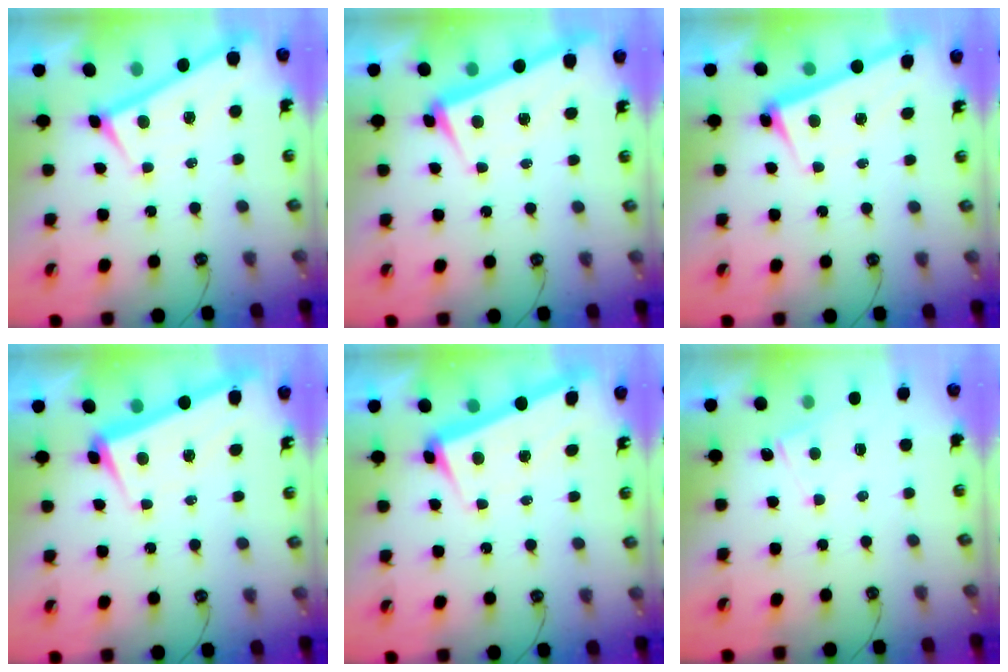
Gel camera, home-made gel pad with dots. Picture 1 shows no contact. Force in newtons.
{"total": 0.8, "press": 0.6, "slide": 0.6}
{"total": 2.7, "press": 2.6, "slide": 0.7}
{"total": 2.4, "press": 1.6, "slide": 1.8}
{"total": 2.0, "press": 1.6, "slide": 1.1}
{"total": 2.6, "press": 2.6, "slide": 0.3}